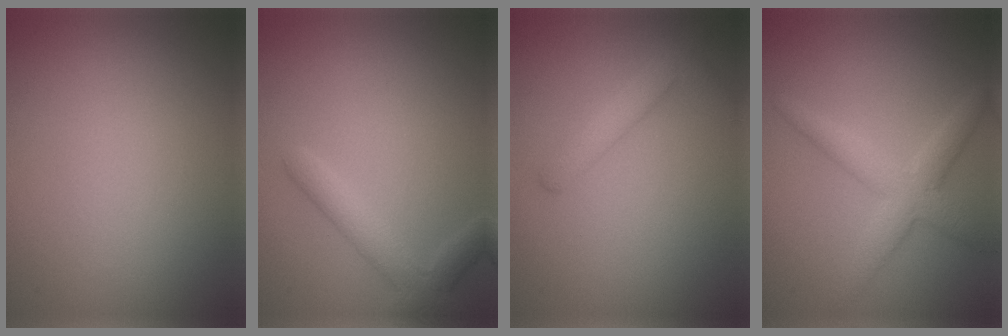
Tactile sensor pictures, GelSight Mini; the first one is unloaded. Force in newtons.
{"total": 3.0, "press": 3.0, "slide": 0.2}
{"total": 2.3, "press": 2.3, "slide": 0.1}
{"total": 3.8, "press": 3.8, "slide": 0.1}